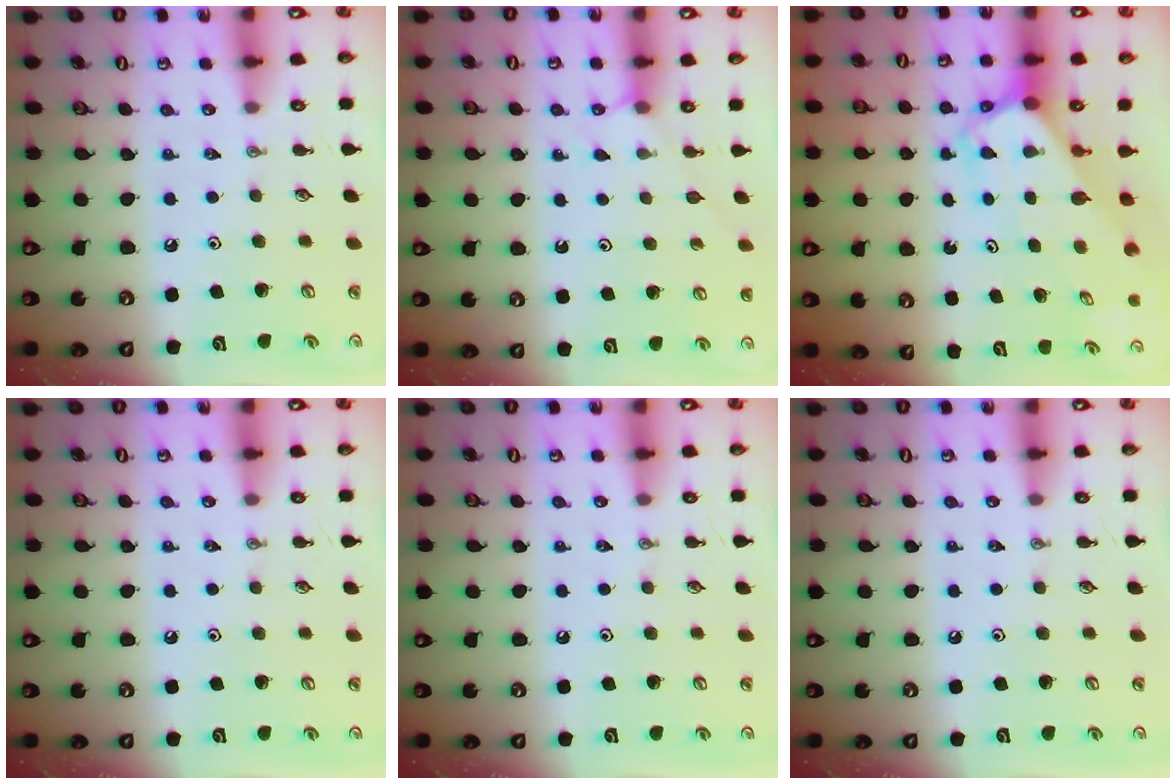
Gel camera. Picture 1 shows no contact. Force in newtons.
{"total": 4.2, "press": 4.2, "slide": 0.5}
{"total": 4.2, "press": 4.2, "slide": 0.3}
{"total": 0.0}
{"total": 0.0}
{"total": 0.0}